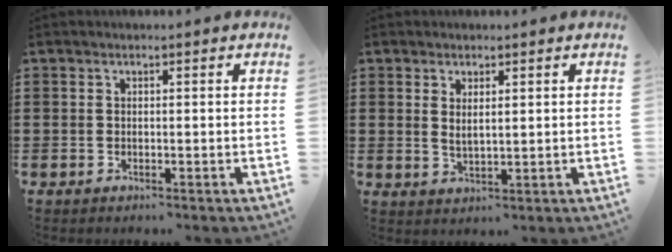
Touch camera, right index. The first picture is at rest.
{"total": 2.0, "force": [1.2, 0.7, 1.5], "torque": [-0.030, 0.003, 0.020]}